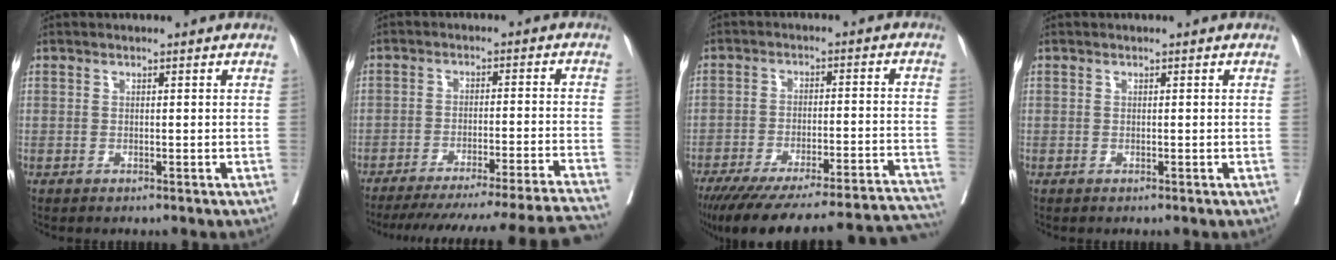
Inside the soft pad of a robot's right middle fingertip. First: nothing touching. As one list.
[{"total": 25.5, "force": [-23.6, -1.9, 9.6], "torque": [-0.091, -0.041, -0.312]}, {"total": 29.7, "force": [-26.6, 3.6, 12.7], "torque": [-0.147, -0.028, -0.351]}, {"total": 0.0}]